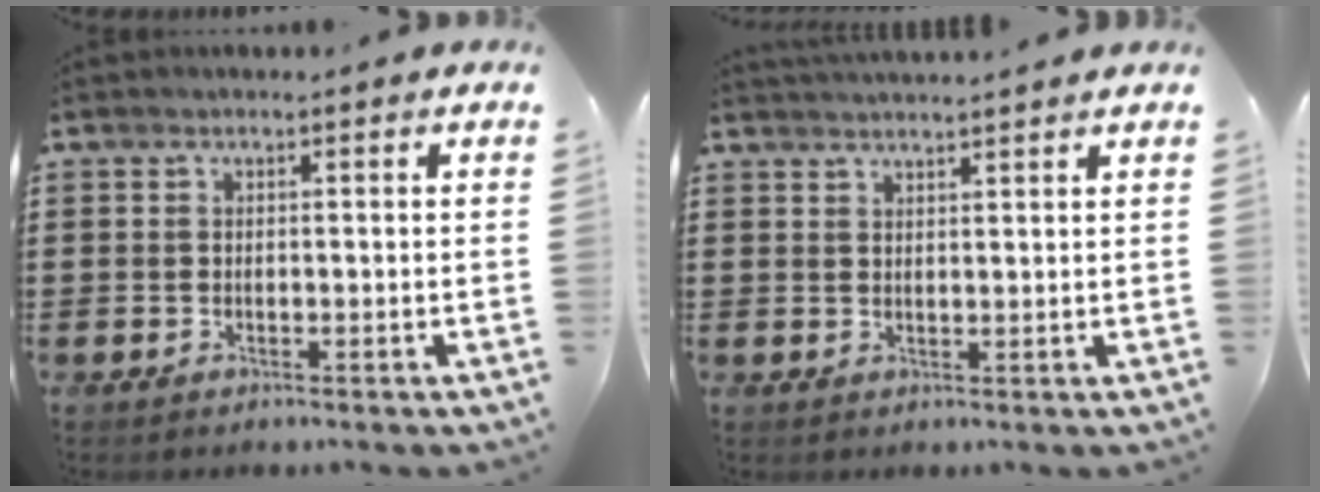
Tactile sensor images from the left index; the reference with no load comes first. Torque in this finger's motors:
{"motor_torque": [0.48, -1.64, -0.78, -0.08]}